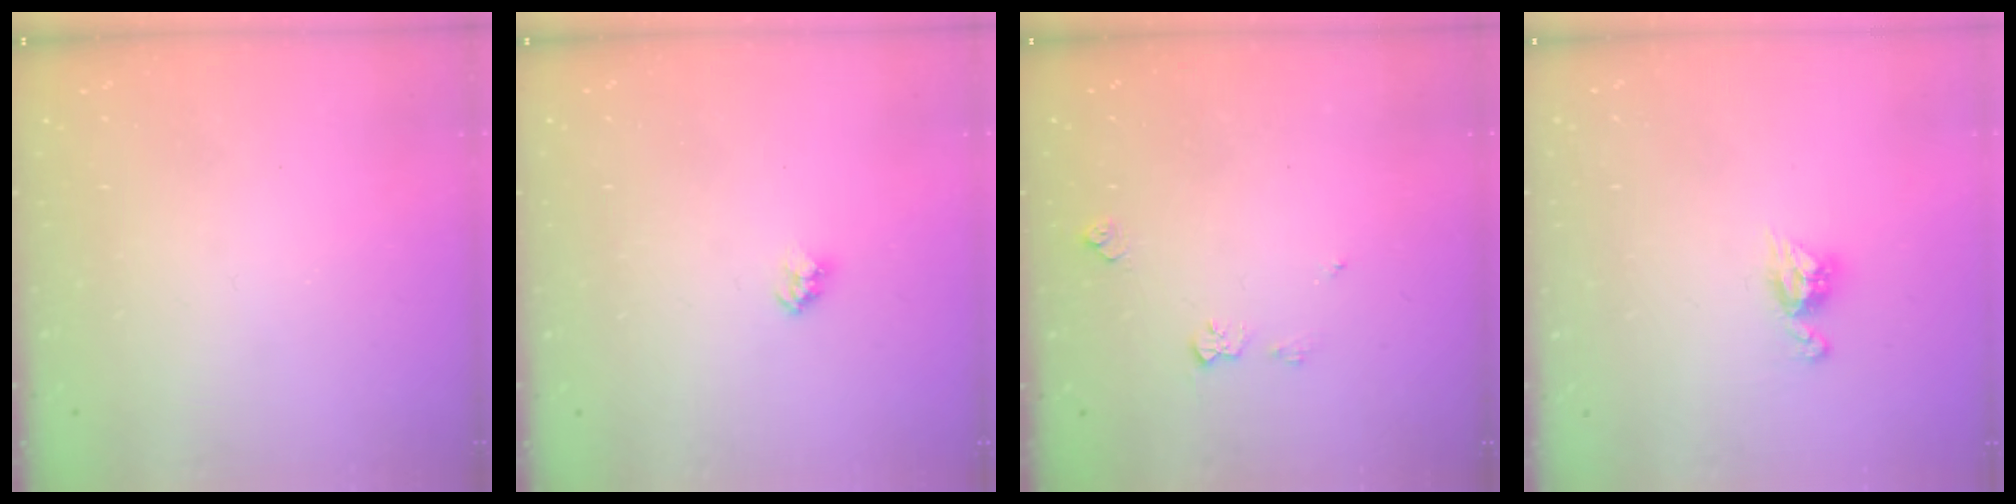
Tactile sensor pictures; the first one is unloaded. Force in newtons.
{"total": 2.4, "press": 2.4, "slide": 0.2}
{"total": 5.9, "press": 5.9, "slide": 0.8}
{"total": 7.9, "press": 7.9, "slide": 0.6}